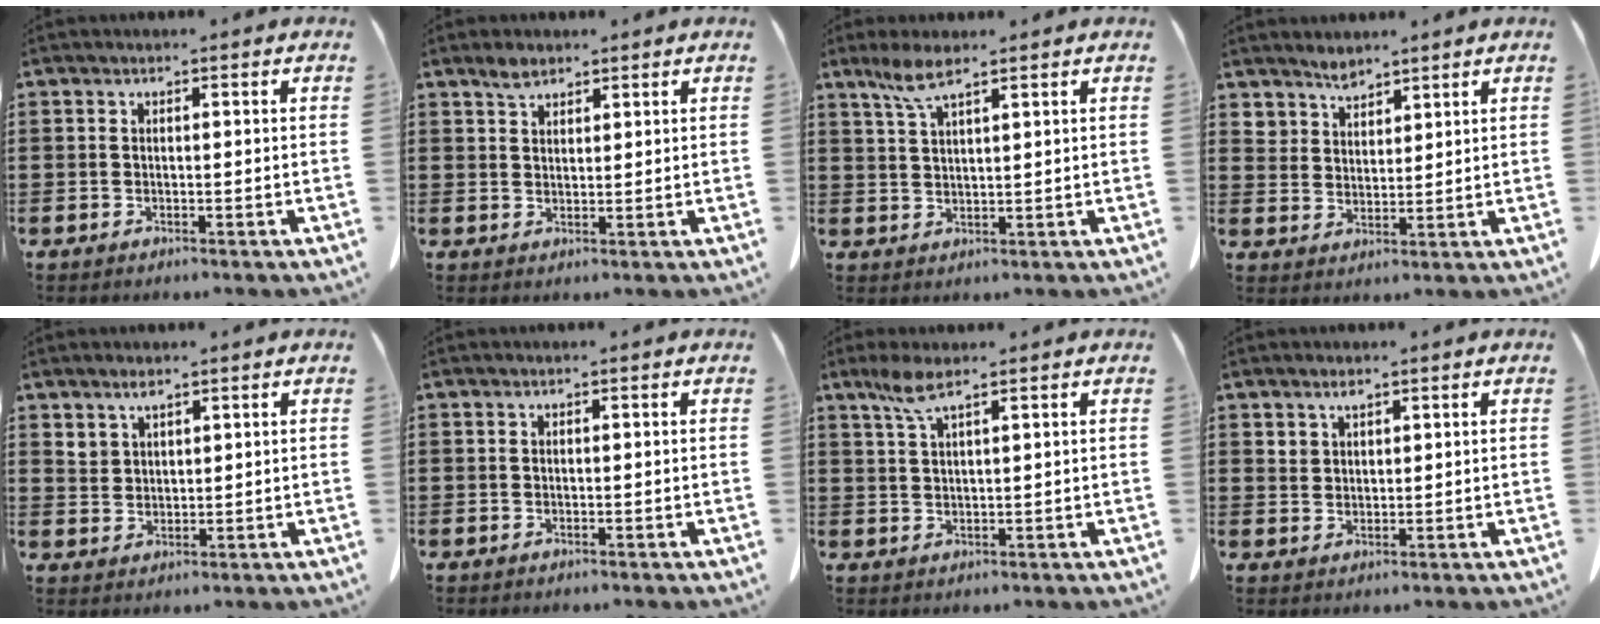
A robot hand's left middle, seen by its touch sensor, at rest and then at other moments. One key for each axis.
{"total": 2.2, "fx": 1.8, "fy": 0.9, "fz": 0.8, "tx": -0.020, "ty": 0.002, "tz": 0.035}
{"total": 4.7, "fx": 3.0, "fy": 0.8, "fz": 3.5, "tx": -0.077, "ty": 0.003, "tz": 0.055}
{"total": 3.4, "fx": 3.3, "fy": 1.1, "fz": 0.0, "tx": -0.011, "ty": -0.009, "tz": 0.064}
{"total": 2.1, "fx": 1.9, "fy": 0.9, "fz": 0.5, "tx": -0.013, "ty": -0.001, "tz": 0.038}
{"total": 0.0}
{"total": 4.4, "fx": 2.7, "fy": 0.8, "fz": 3.3, "tx": -0.073, "ty": 0.003, "tz": 0.049}
{"total": 1.7, "fx": 1.5, "fy": 0.7, "fz": 0.4, "tx": -0.010, "ty": -0.001, "tz": 0.030}